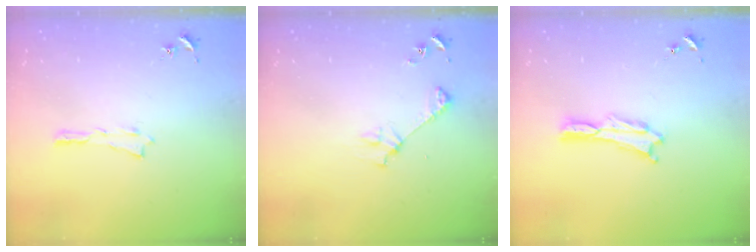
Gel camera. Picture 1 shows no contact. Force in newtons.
{"total": 3.8, "press": 3.8, "slide": 0.3}
{"total": 0.8, "press": 0.7, "slide": 0.2}